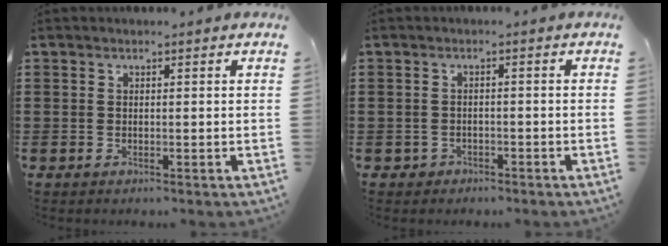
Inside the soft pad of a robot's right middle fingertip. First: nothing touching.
{"total": 1.3, "force": [-1.1, 0.6, -0.1], "torque": [-0.004, 0.000, -0.026]}